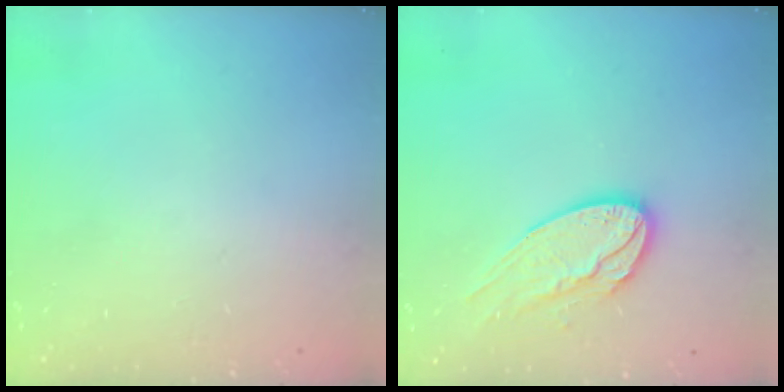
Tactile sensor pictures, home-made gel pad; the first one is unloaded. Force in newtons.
{"total": 14.0, "press": 14.0, "slide": 1.2}